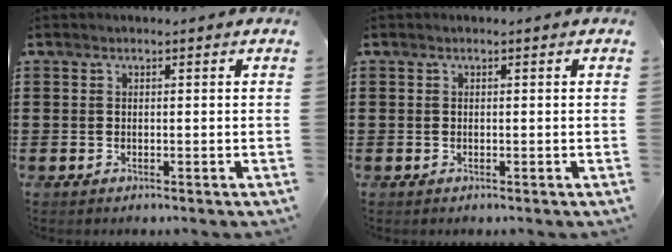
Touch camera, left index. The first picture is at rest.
{"total": 0.0}